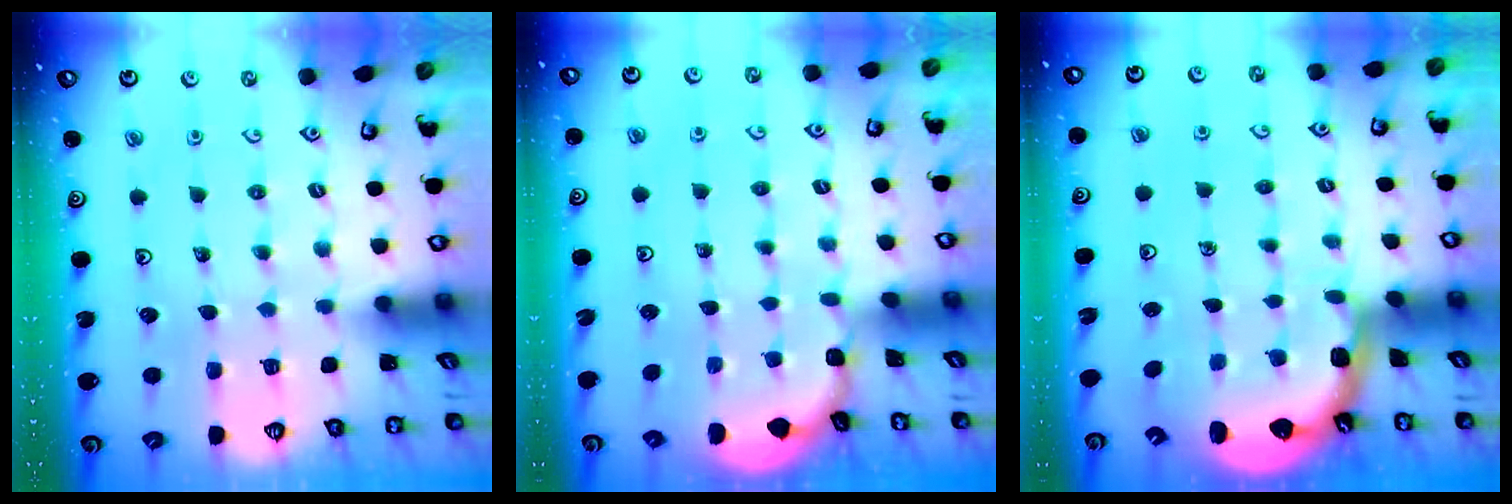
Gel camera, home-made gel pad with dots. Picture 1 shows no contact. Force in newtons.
{"total": 2.3, "press": 2.3, "slide": 0.1}
{"total": 2.7, "press": 1.5, "slide": 2.2}